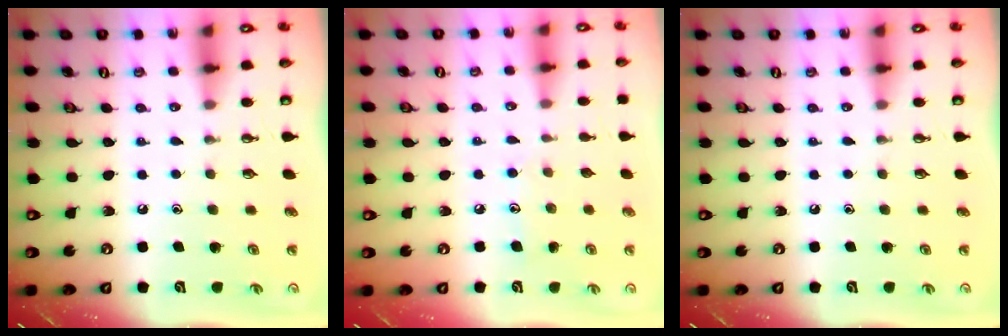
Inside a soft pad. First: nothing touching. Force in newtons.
{"total": 6.1, "press": 6.1, "slide": 0.3}
{"total": 0.0}